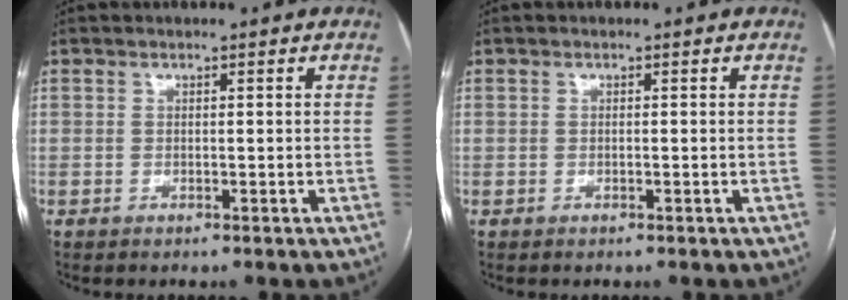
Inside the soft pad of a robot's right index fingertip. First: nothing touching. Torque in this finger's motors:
{"motor_torque": [-0.08, 0.13, 0.00, 0.00]}